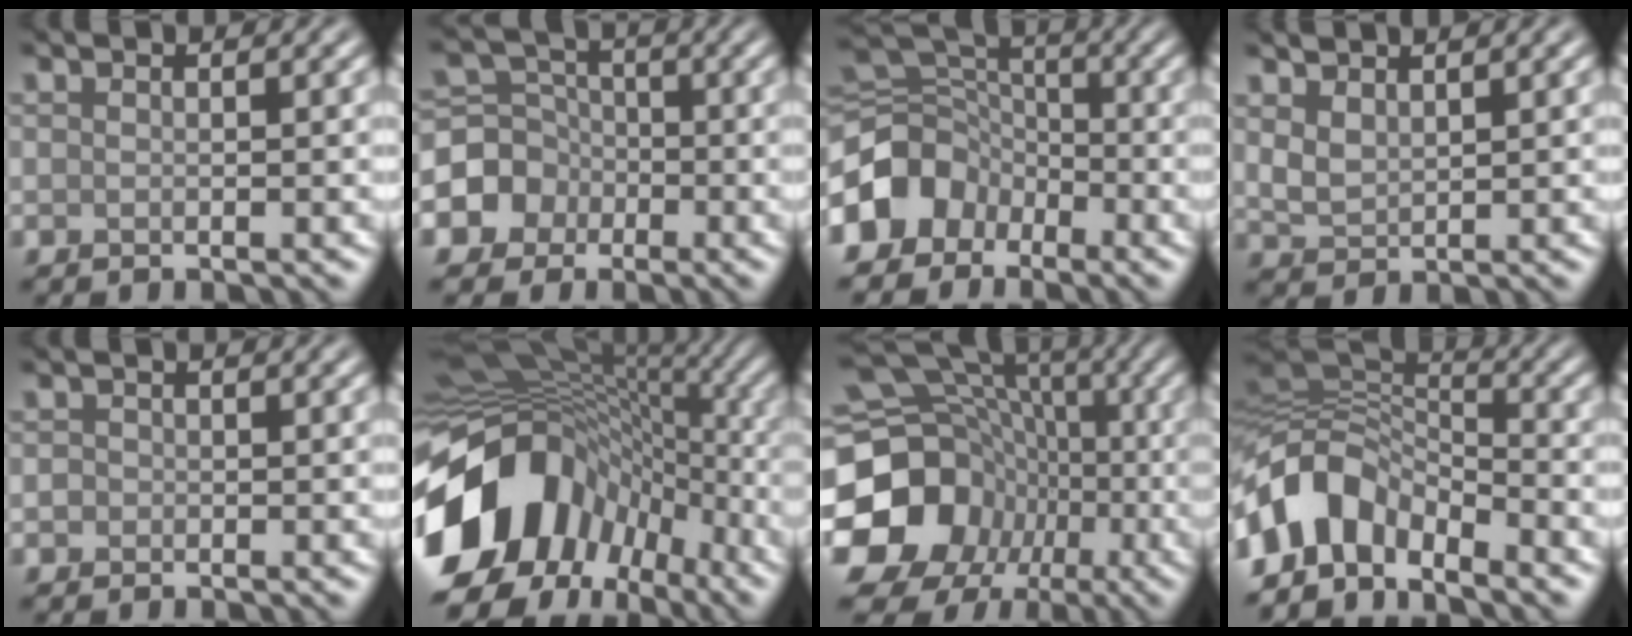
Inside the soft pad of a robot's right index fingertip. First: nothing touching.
{"total": 5.2, "force": [-1.8, 4.7, 1.1], "torque": [-0.006, 0.013, -0.061]}
{"total": 6.7, "force": [-3.5, 5.1, 2.6], "torque": [-0.042, 0.006, -0.083]}
{"total": 2.3, "force": [1.7, 1.1, 1.2], "torque": [-0.029, 0.000, 0.038]}
{"total": 0.8, "force": [-0.2, 0.8, 0.1], "torque": [0.002, -0.004, -0.007]}
{"total": 15.2, "force": [-5.4, 11.0, 8.9], "torque": [-0.170, -0.003, -0.101]}
{"total": 21.5, "force": [-5.2, 19.0, 8.5], "torque": [-0.166, -0.020, -0.123]}
{"total": 7.8, "force": [-4.5, 4.4, 4.5], "torque": [-0.082, 0.006, -0.097]}